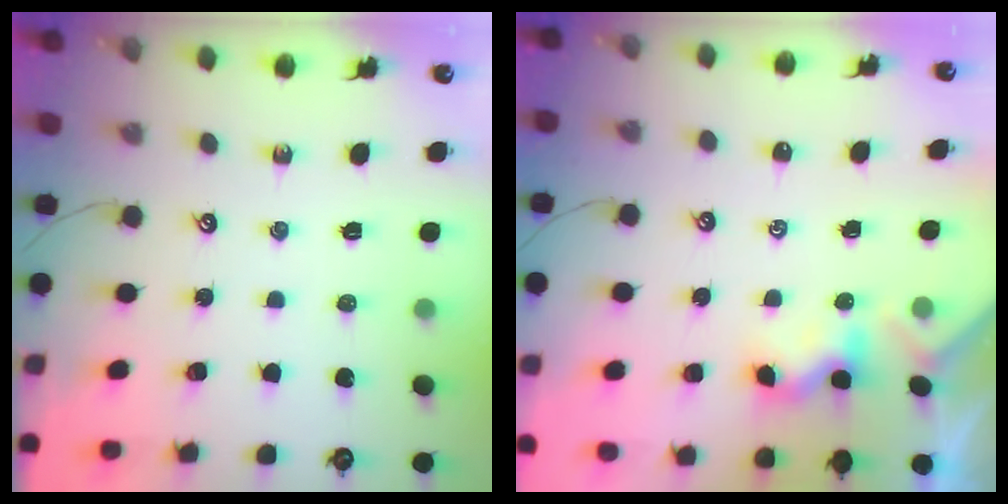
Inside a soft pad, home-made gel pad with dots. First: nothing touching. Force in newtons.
{"total": 1.6, "press": 1.5, "slide": 0.5}